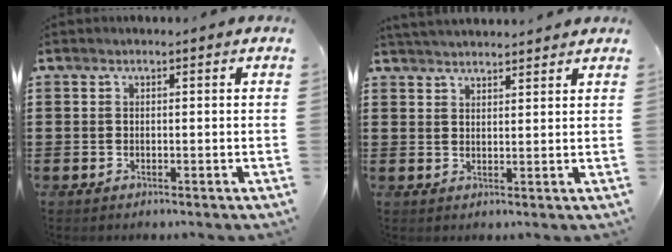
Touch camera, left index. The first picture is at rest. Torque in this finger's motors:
{"motor_torque": [2.14, 0.00, 0.23, 0.06]}